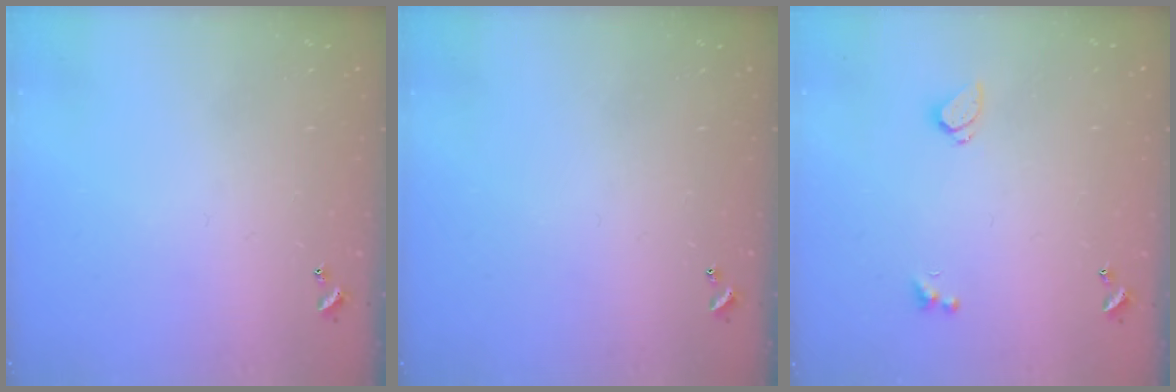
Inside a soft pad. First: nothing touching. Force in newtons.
{"total": 0.0}
{"total": 1.4, "press": 1.2, "slide": 0.6}